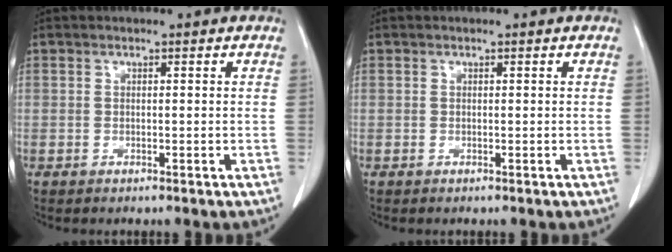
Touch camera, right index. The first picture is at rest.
{"total": 0.0}